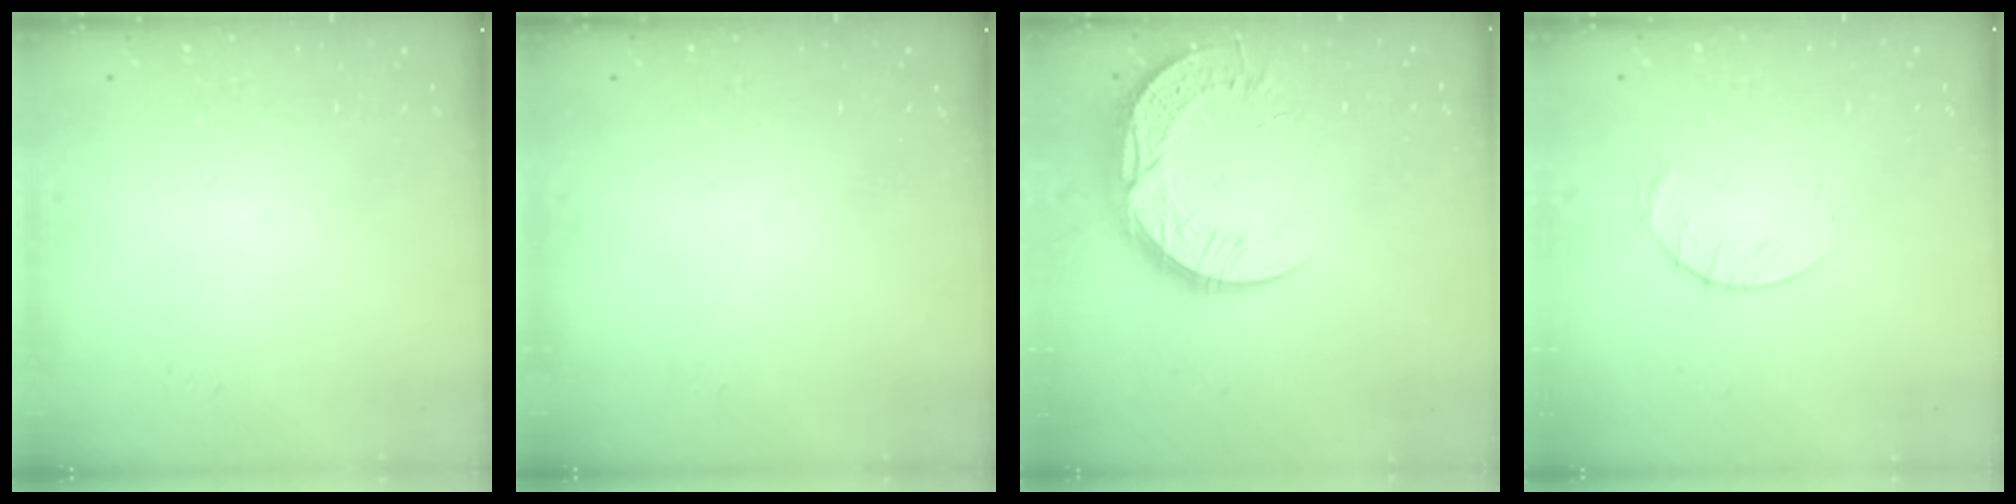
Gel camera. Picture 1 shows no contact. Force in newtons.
{"total": 0.0}
{"total": 13.2, "press": 13.2, "slide": 1.0}
{"total": 6.0, "press": 6.0, "slide": 0.8}